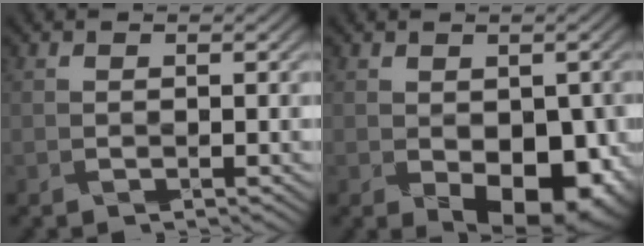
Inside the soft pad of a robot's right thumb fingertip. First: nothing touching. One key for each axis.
{"total": 10.5, "fx": -3.3, "fy": 6.1, "fz": 7.9, "tx": -0.098, "ty": -0.037, "tz": -0.018}